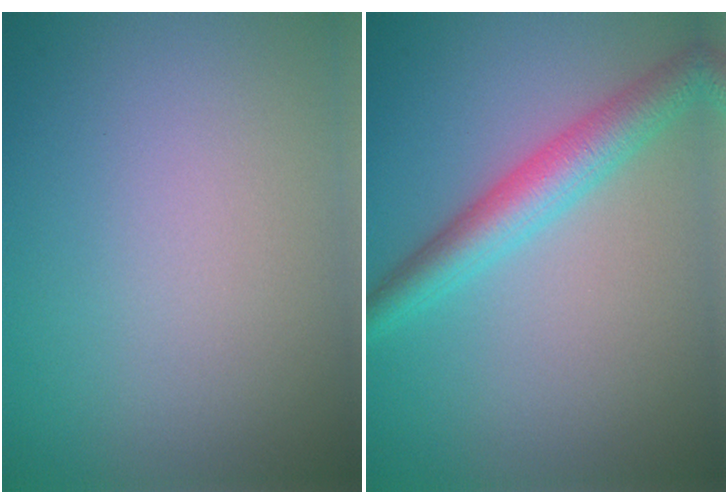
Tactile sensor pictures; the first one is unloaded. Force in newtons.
{"total": 4.4, "press": 4.4, "slide": 0.1}